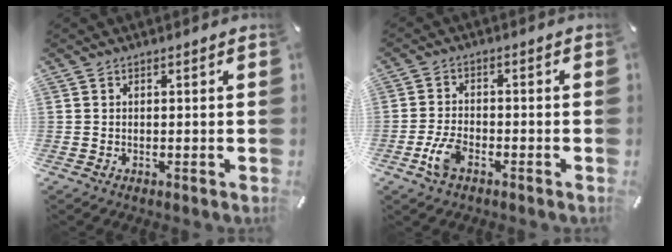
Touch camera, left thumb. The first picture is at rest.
{"total": 6.1, "force": [-2.9, 3.2, 4.3], "torque": [-0.107, 0.002, -0.059]}